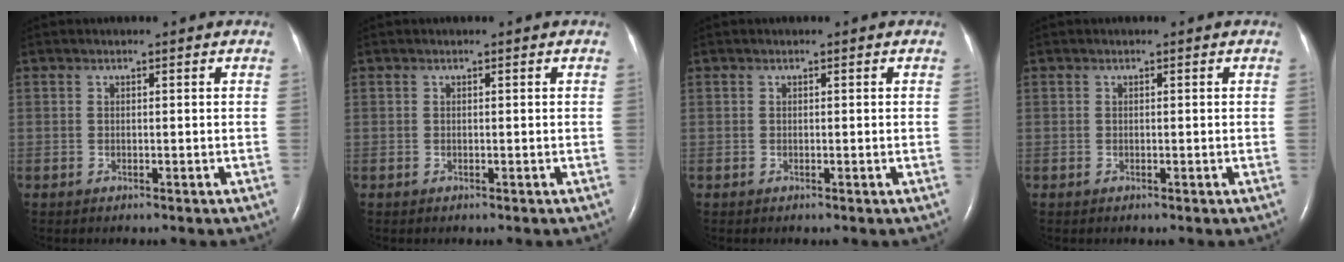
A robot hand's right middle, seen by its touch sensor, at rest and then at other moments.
{"total": 0.0}
{"total": 0.0}
{"total": 0.0}